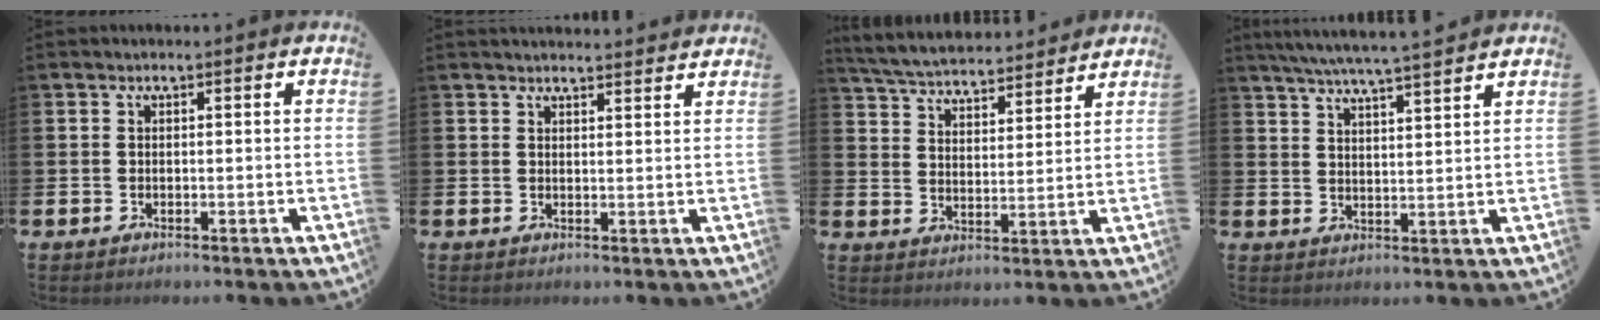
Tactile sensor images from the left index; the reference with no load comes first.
{"total": 2.4, "force": [2.4, 0.2, 0.0], "torque": [0.004, -0.016, 0.042]}
{"total": 5.5, "force": [5.4, 0.8, 0.7], "torque": [-0.041, -0.039, 0.093]}
{"total": 6.1, "force": [5.8, -0.4, 1.9], "torque": [-0.051, -0.030, 0.101]}